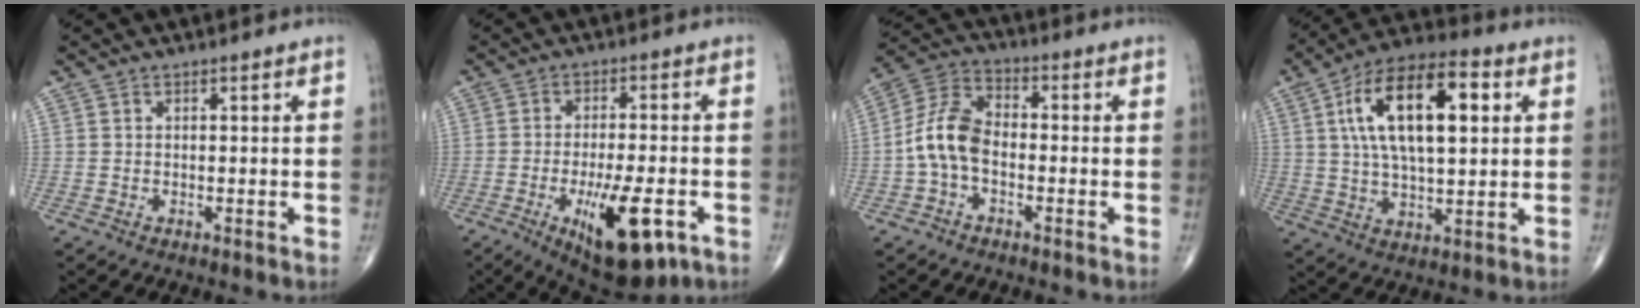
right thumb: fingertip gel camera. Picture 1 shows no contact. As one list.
[{"total": 14.2, "force": [-5.7, 5.1, 12.0], "torque": [-0.181, 0.007, -0.074]}, {"total": 8.9, "force": [-1.9, 5.4, 6.9], "torque": [-0.133, 0.033, -0.049]}, {"total": 18.8, "force": [4.7, 8.4, 16.1], "torque": [-0.267, 0.012, 0.075]}]